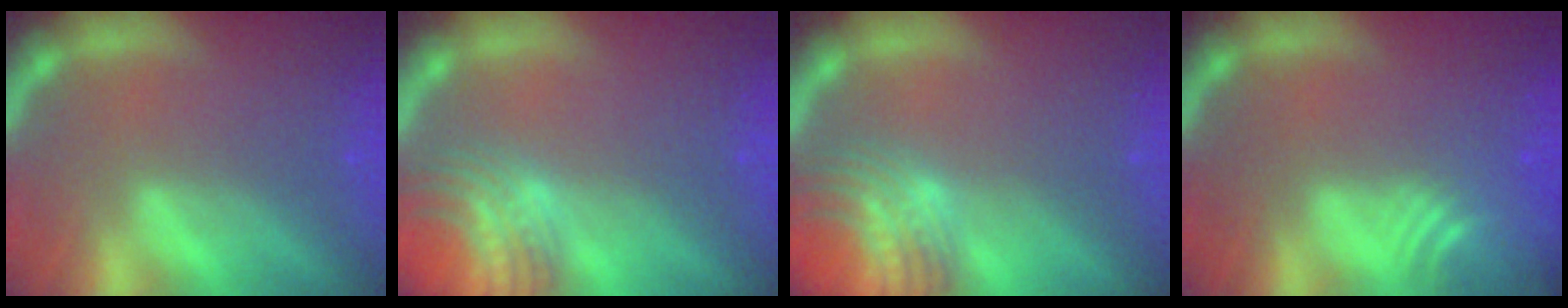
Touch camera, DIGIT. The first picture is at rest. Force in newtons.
{"total": 7.5}
{"total": 8.5}
{"total": 5.1}